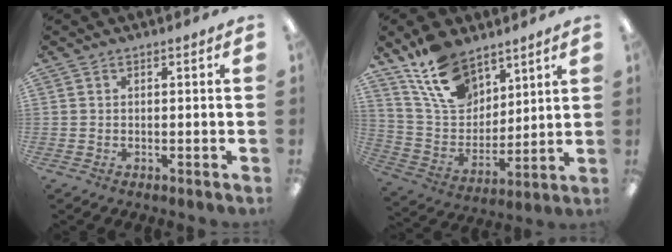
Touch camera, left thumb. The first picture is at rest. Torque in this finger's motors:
{"motor_torque": [0.24, 0.21, 1.48, -1.29, 0.06]}